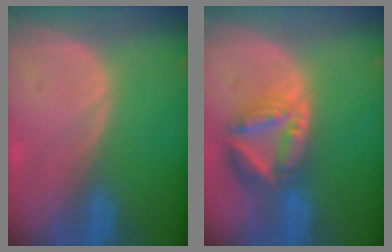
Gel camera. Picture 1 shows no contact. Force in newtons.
{"total": 8.2, "press": 7.1, "slide": 4.2}